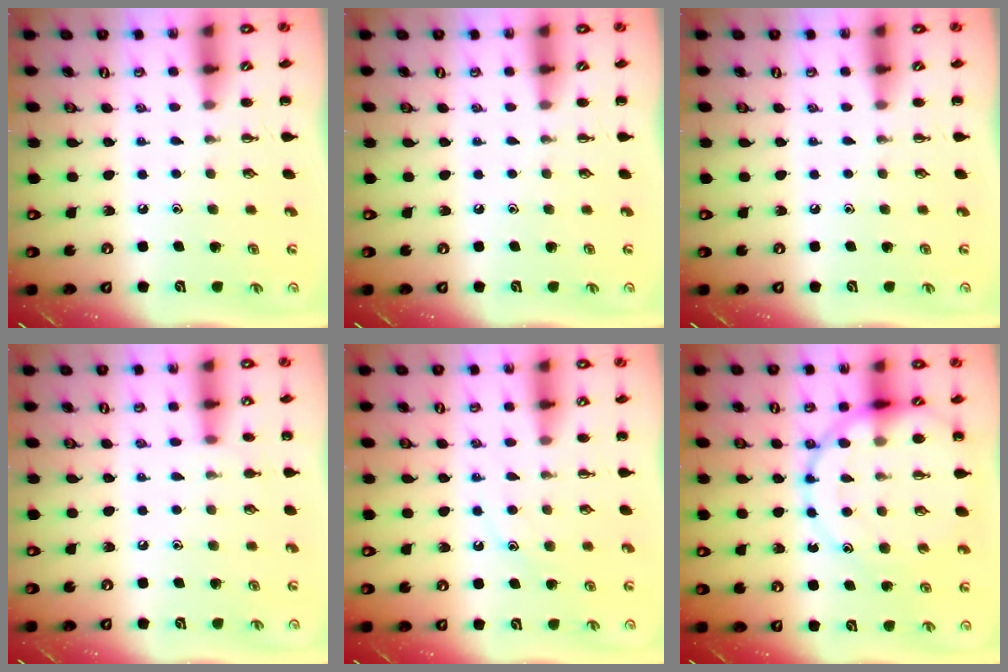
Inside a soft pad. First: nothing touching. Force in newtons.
{"total": 0.0}
{"total": 0.0}
{"total": 5.5, "press": 5.1, "slide": 2.1}
{"total": 10.2, "press": 10.1, "slide": 1.3}
{"total": 17.5, "press": 17.2, "slide": 3.4}